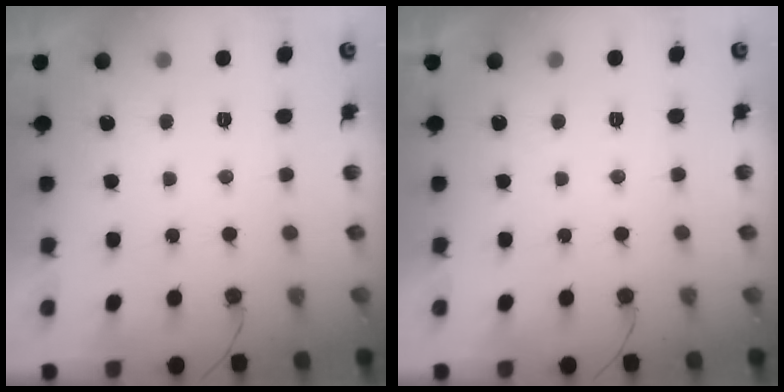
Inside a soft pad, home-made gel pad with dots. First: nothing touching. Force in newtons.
{"total": 1.7, "press": 1.7, "slide": 0.0}